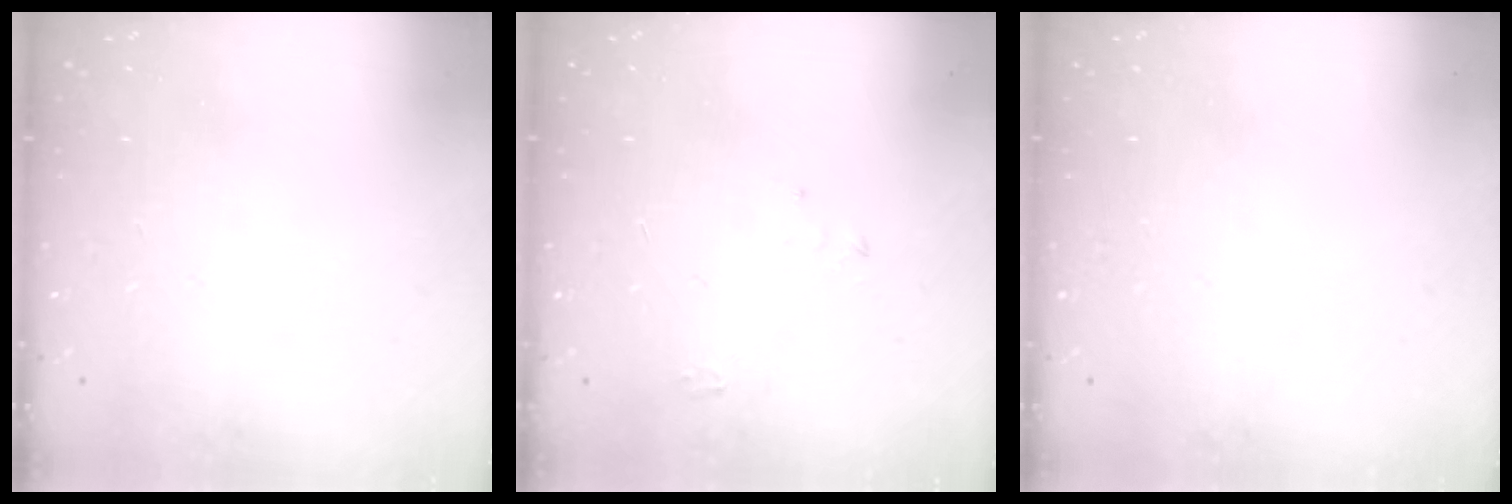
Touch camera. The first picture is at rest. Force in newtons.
{"total": 2.5, "press": 2.5, "slide": 0.3}
{"total": 3.6, "press": 1.4, "slide": 3.3}